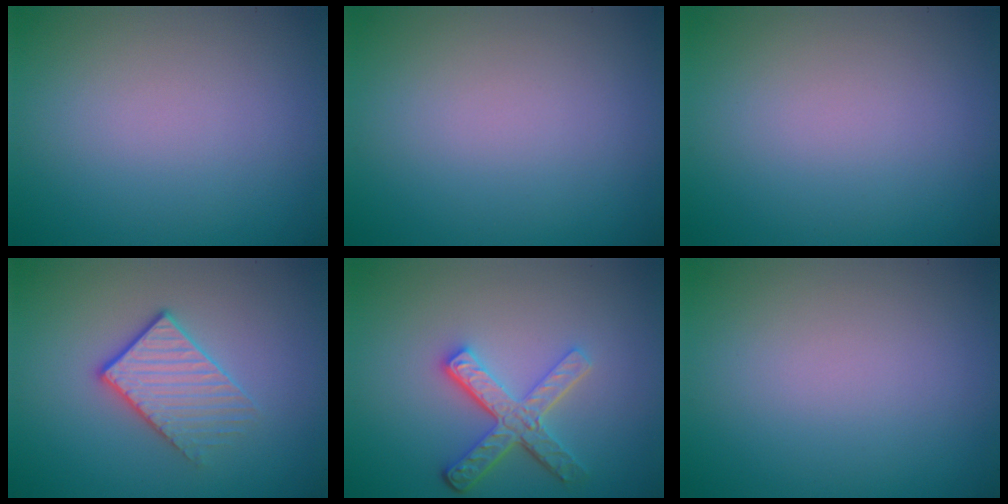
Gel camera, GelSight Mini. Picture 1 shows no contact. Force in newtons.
{"total": 0.0}
{"total": 0.0}
{"total": 3.1, "press": 2.8, "slide": 1.4}
{"total": 4.5, "press": 3.3, "slide": 3.0}
{"total": 0.0}